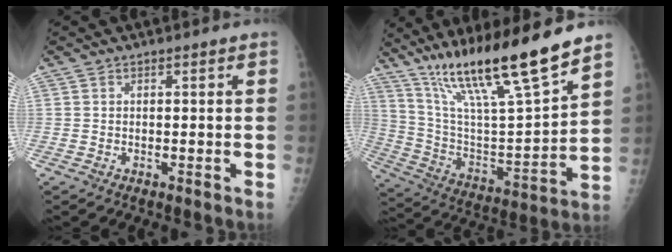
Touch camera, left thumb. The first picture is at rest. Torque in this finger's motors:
{"motor_torque": [1.74, 1.70, 1.40, -1.37, 0.14]}